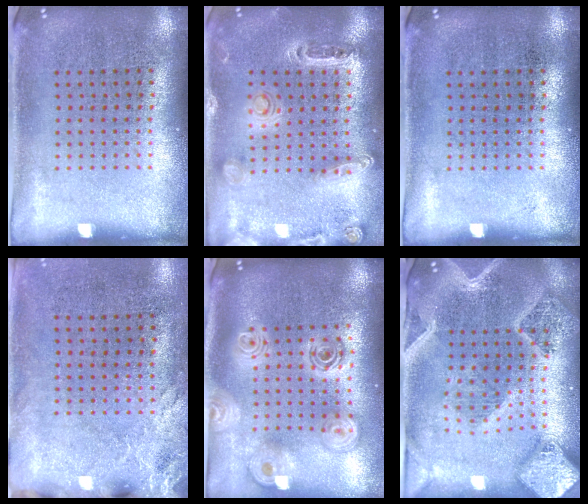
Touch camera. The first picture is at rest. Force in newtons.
{"total": 1.4, "press": 1.3, "slide": 0.4}
{"total": 0.0}
{"total": 2.6, "press": 2.1, "slide": 1.5}
{"total": 2.4, "press": 1.9, "slide": 1.5}
{"total": 3.3, "press": 2.9, "slide": 1.7}